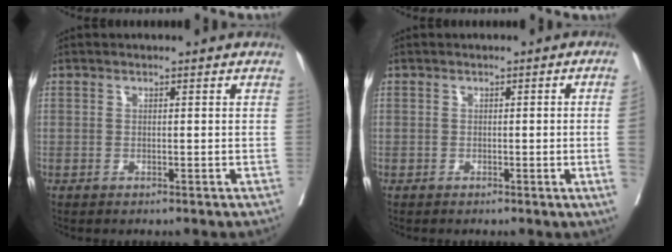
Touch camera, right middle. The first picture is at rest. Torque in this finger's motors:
{"motor_torque": [0.71, 0.00, -0.15, -0.07]}